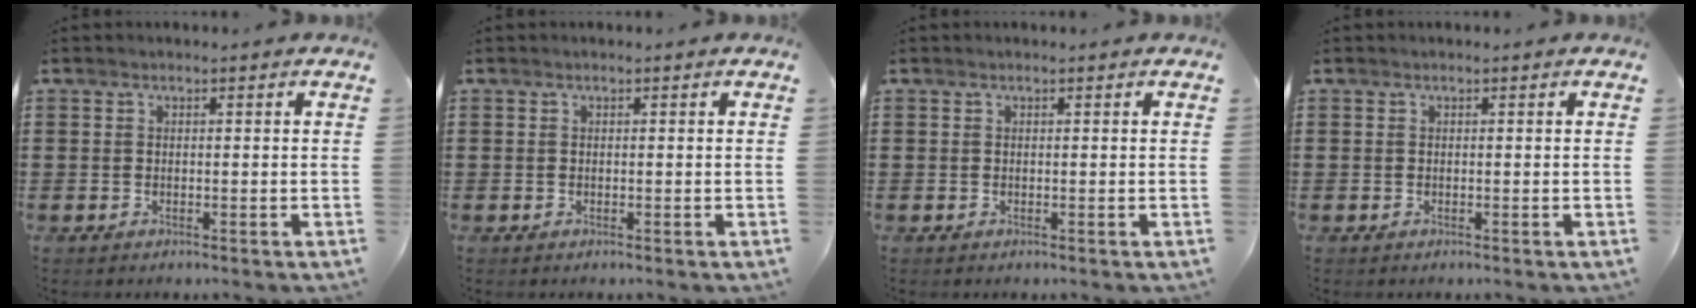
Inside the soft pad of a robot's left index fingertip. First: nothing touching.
{"total": 0.0}
{"total": 0.0}
{"total": 0.0}